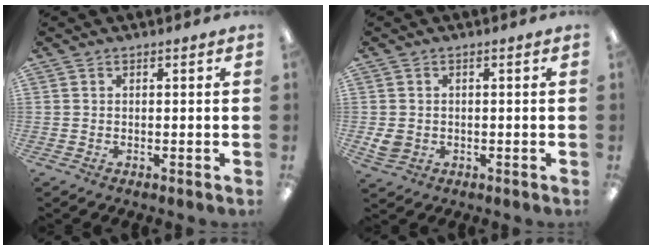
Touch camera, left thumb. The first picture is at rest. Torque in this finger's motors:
{"motor_torque": [-0.16, 0.23, -0.14, 0.07, 0.02]}